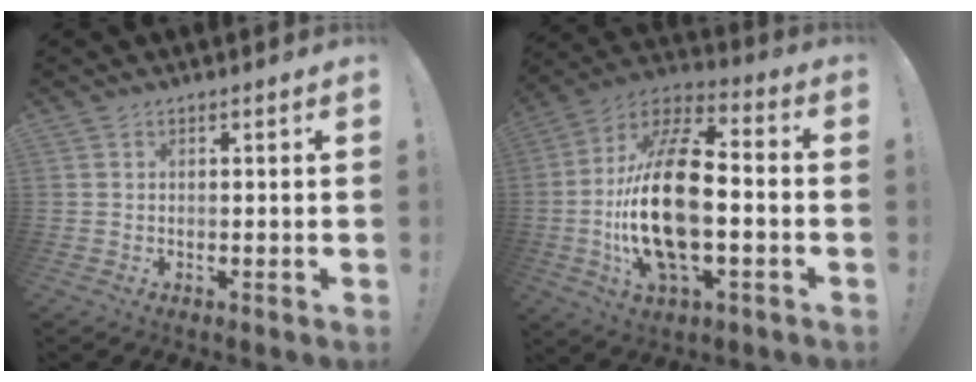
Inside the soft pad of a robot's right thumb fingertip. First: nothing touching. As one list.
[{"total": 23.9, "force": [-3.1, 10.8, 21.1], "torque": [-0.418, 0.015, -0.052]}]